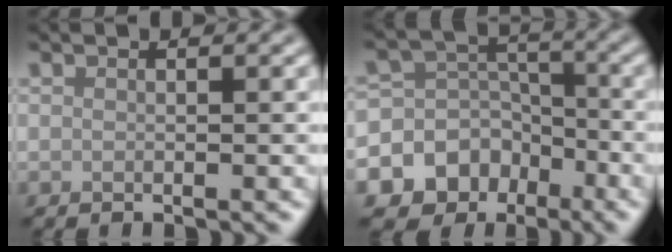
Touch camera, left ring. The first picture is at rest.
{"total": 12.4, "force": [-6.0, 10.4, 2.8], "torque": [-0.059, -0.022, -0.106]}